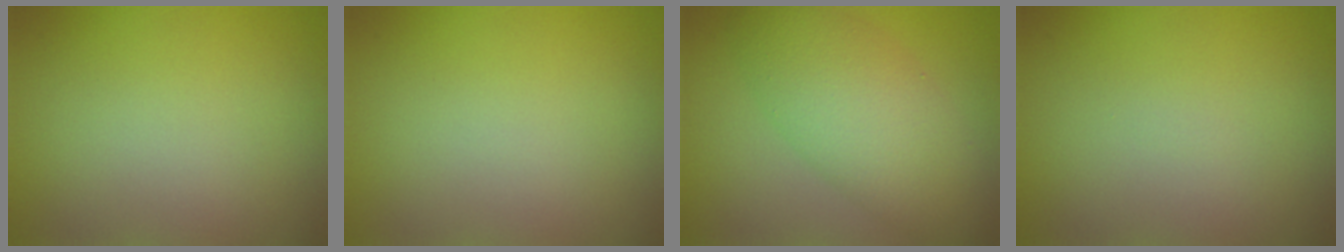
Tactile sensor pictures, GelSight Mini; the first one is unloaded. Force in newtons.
{"total": 0.0}
{"total": 6.8, "press": 6.8, "slide": 0.2}
{"total": 0.0}